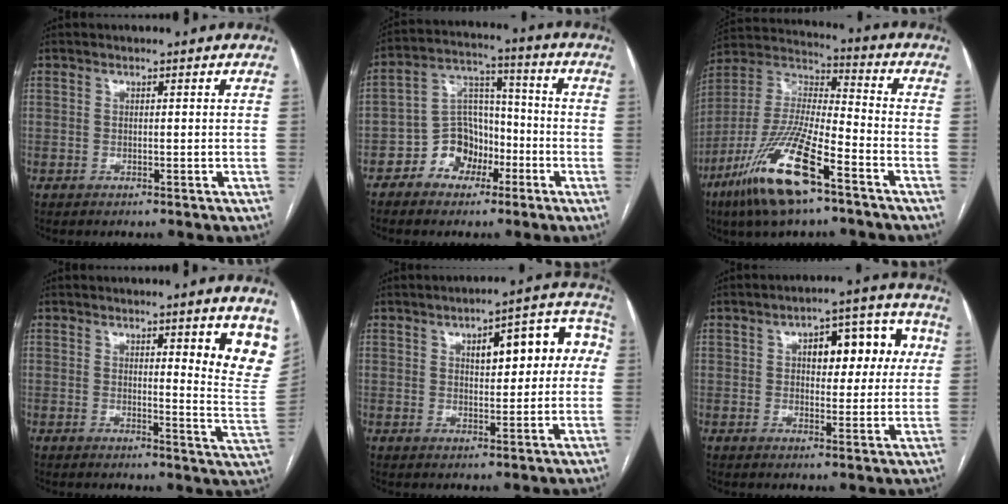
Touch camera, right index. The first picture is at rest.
{"total": 8.7, "force": [-4.3, 6.6, 3.5], "torque": [-0.072, 0.031, -0.073]}
{"total": 18.2, "force": [-10.4, 3.8, 14.5], "torque": [-0.319, -0.032, -0.195]}
{"total": 10.0, "force": [5.6, 1.2, 8.2], "torque": [-0.081, -0.031, 0.056]}
{"total": 10.5, "force": [2.0, 3.9, 9.5], "torque": [-0.110, 0.039, 0.025]}
{"total": 10.2, "force": [2.4, 4.9, 8.7], "torque": [-0.101, 0.037, 0.033]}